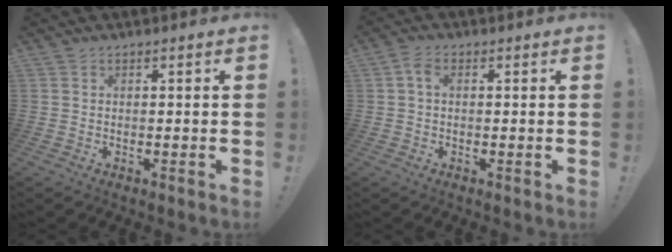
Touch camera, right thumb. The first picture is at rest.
{"total": 3.1, "force": [0.5, 2.0, 2.4], "torque": [-0.053, 0.013, 0.010]}